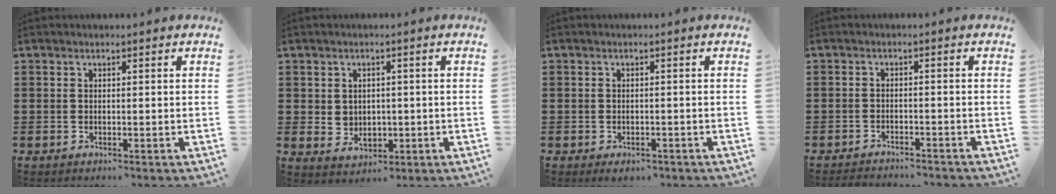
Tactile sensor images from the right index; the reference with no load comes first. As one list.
[{"total": 2.7, "force": [0.8, 2.5, 0.7], "torque": [-0.016, 0.007, 0.011]}, {"total": 1.1, "force": [-1.0, 0.4, 0.2], "torque": [-0.007, 0.003, -0.022]}, {"total": 2.0, "force": [-1.9, 0.1, -0.3], "torque": [0.000, 0.003, -0.043]}]